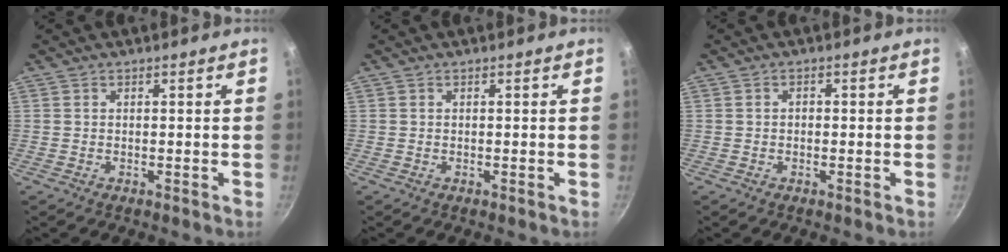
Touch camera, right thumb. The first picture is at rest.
{"total": 0.0}
{"total": 1.0, "force": [-0.1, 0.8, 0.6], "torque": [-0.009, 0.005, -0.002]}